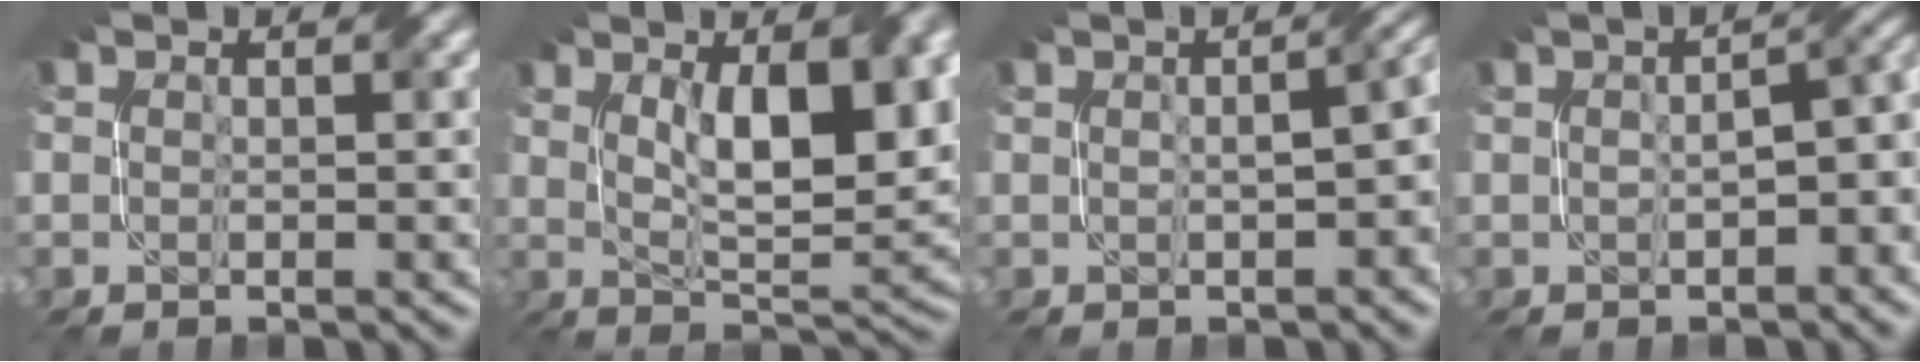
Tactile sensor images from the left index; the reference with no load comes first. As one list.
[{"total": 9.7, "force": [3.1, 3.4, 8.6], "torque": [-0.133, -0.001, 0.063]}, {"total": 6.3, "force": [-0.1, 3.1, 5.5], "torque": [-0.045, 0.005, 0.010]}, {"total": 5.6, "force": [-0.5, 2.7, 4.9], "torque": [-0.052, 0.008, 0.003]}]